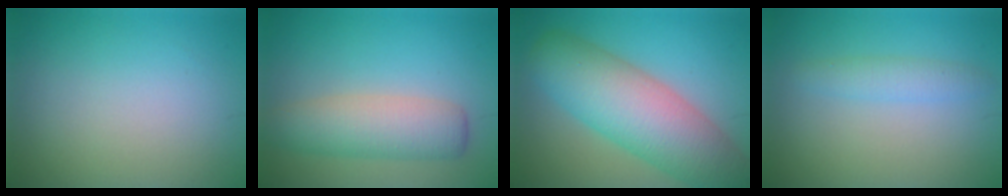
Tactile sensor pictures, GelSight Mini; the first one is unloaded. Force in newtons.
{"total": 5.1, "press": 5.1, "slide": 0.2}
{"total": 9.8, "press": 9.8, "slide": 0.4}
{"total": 1.9, "press": 1.9, "slide": 0.1}